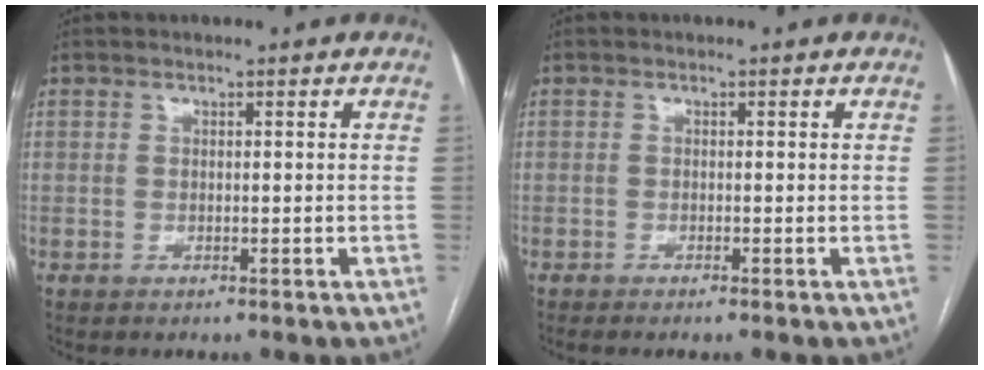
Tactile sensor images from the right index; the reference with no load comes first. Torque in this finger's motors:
{"motor_torque": [-0.12, -0.10, -0.03, 0.01]}